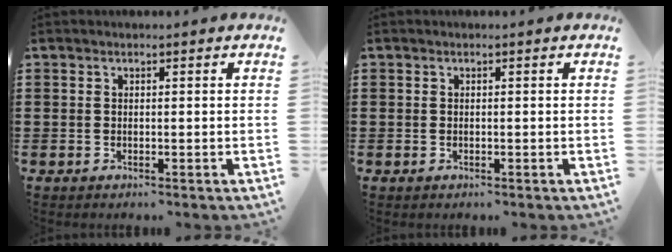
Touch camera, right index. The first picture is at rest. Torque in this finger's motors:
{"motor_torque": [-0.48, 0.81, -0.02, -0.01]}